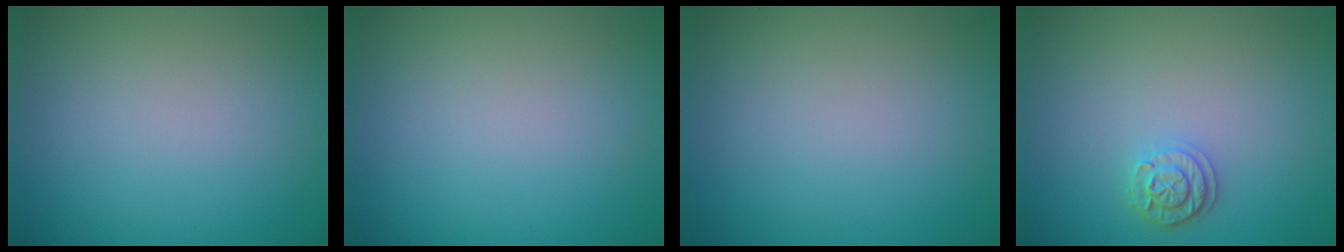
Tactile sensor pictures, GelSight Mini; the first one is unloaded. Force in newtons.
{"total": 0.0}
{"total": 0.0}
{"total": 2.0, "press": 1.9, "slide": 0.5}